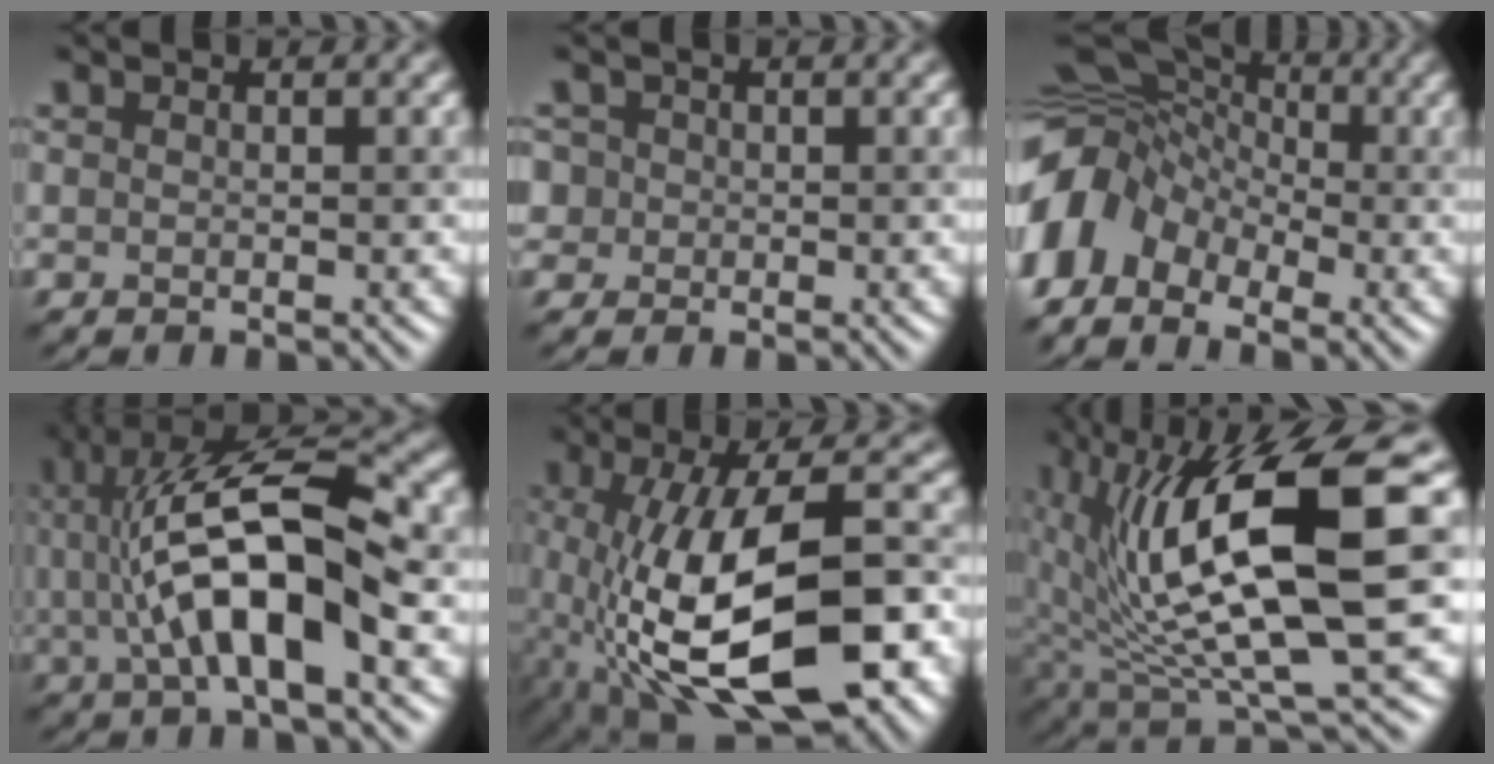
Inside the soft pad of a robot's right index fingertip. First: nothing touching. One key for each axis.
{"total": 3.6, "fx": 1.0, "fy": 3.2, "fz": 1.3, "tx": -0.021, "ty": 0.021, "tz": 0.004}
{"total": 9.9, "fx": -2.9, "fy": 7.4, "fz": 6.0, "tx": -0.124, "ty": 0.000, "tz": -0.064}
{"total": 11.1, "fx": -0.2, "fy": 3.8, "fz": 10.5, "tx": -0.186, "ty": 0.020, "tz": -0.010}
{"total": 14.9, "fx": -3.8, "fy": 6.2, "fz": 13.0, "tx": -0.224, "ty": -0.010, "tz": -0.062}
{"total": 14.2, "fx": 2.1, "fy": 4.2, "fz": 13.4, "tx": -0.236, "ty": -0.015, "tz": 0.049}